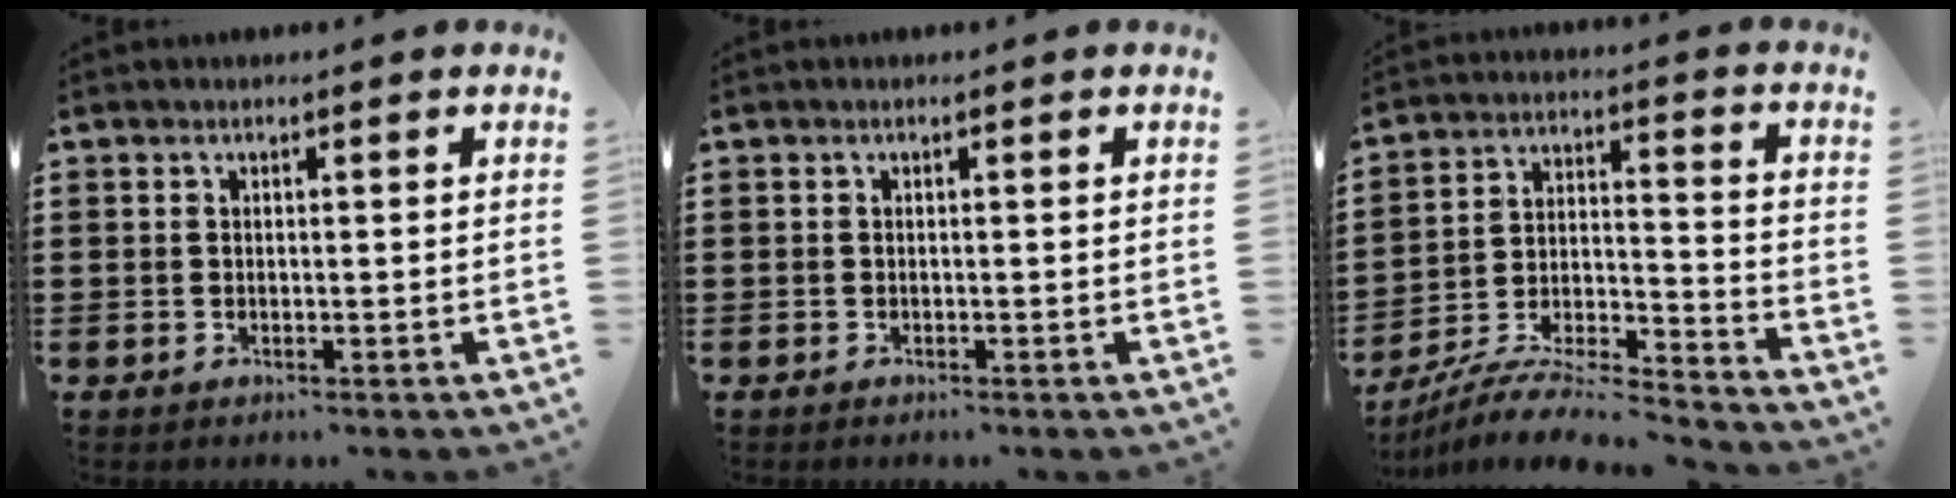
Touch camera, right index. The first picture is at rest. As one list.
[{"total": 0.0}, {"total": 8.1, "force": [-7.5, 0.7, 3.0], "torque": [-0.055, 0.003, -0.148]}]